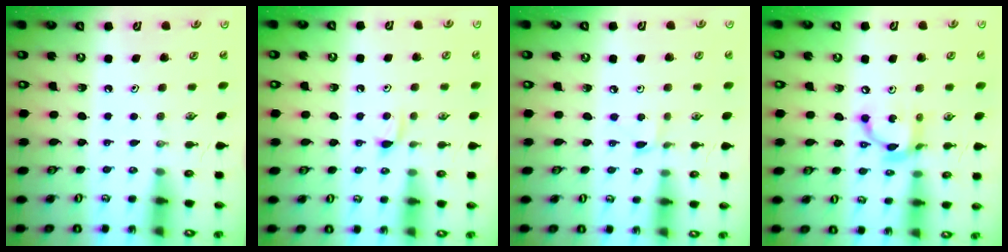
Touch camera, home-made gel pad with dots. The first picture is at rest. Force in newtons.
{"total": 4.5, "press": 4.4, "slide": 0.6}
{"total": 3.0, "press": 2.9, "slide": 0.4}
{"total": 11.7, "press": 11.7, "slide": 0.9}